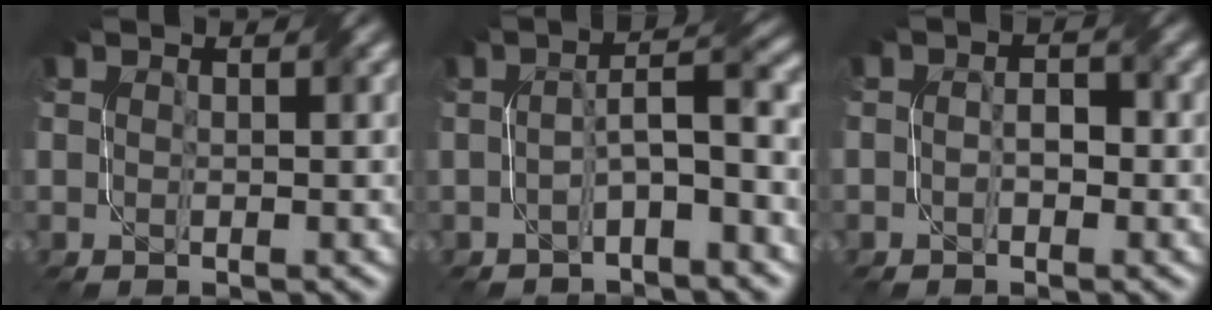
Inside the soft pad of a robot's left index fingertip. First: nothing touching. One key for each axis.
{"total": 4.2, "fx": -1.2, "fy": 0.8, "fz": 3.9, "tx": -0.070, "ty": 0.018, "tz": -0.024}
{"total": 1.5, "fx": -0.5, "fy": 0.9, "fz": 1.1, "tx": -0.014, "ty": 0.005, "tz": -0.011}